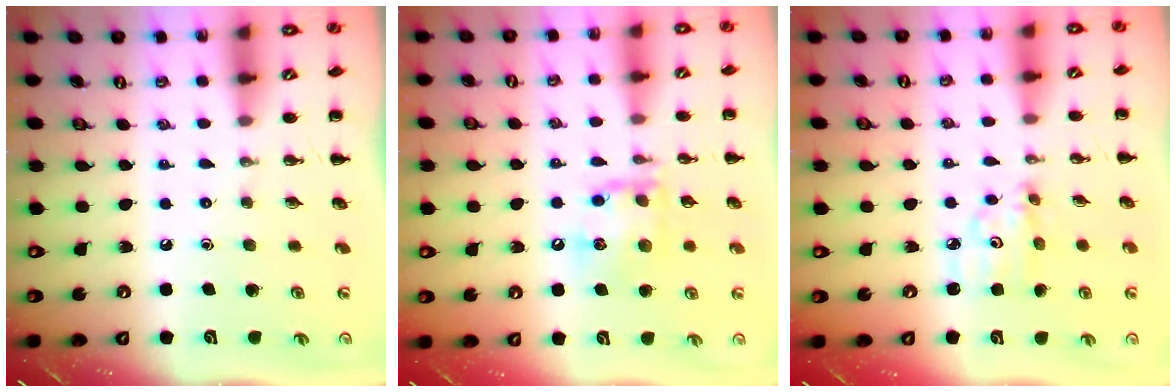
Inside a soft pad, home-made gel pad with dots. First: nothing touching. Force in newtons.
{"total": 13.3, "press": 13.2, "slide": 1.6}
{"total": 4.8, "press": 4.8, "slide": 0.3}